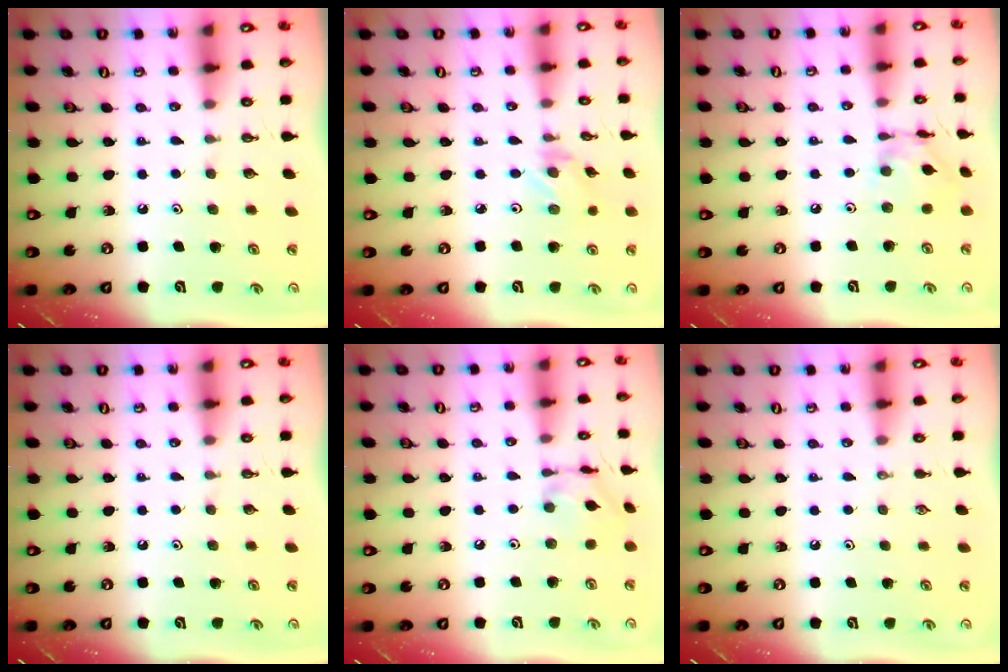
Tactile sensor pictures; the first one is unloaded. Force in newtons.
{"total": 1.2, "press": 1.2, "slide": 0.2}
{"total": 9.0, "press": 9.0, "slide": 0.8}
{"total": 0.0}
{"total": 8.5, "press": 8.5, "slide": 0.6}
{"total": 0.0}